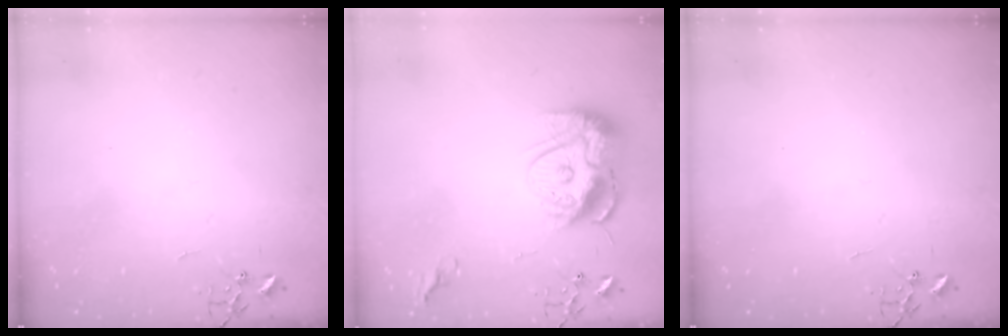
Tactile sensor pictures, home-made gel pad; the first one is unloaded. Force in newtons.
{"total": 15.6, "press": 15.6, "slide": 1.3}
{"total": 0.0}